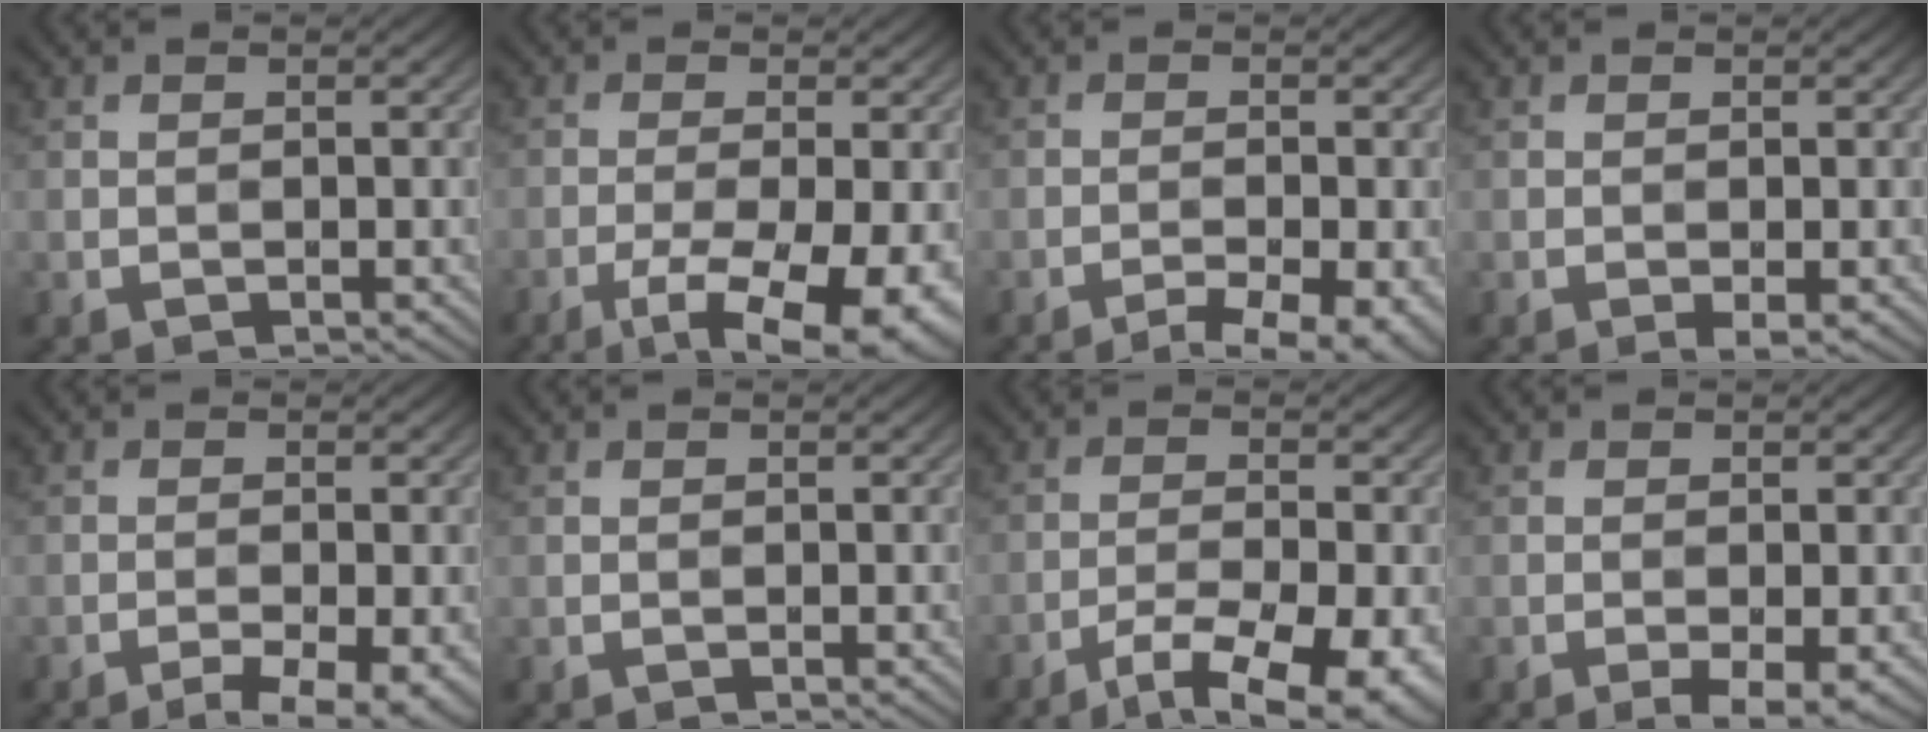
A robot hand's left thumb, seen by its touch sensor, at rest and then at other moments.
{"total": 10.0, "force": [-5.1, 2.9, 8.2], "torque": [-0.147, -0.018, -0.071]}
{"total": 5.7, "force": [-4.0, 1.1, 3.9], "torque": [-0.063, -0.009, -0.056]}
{"total": 0.9, "force": [-0.4, 0.2, 0.8], "torque": [-0.018, -0.005, -0.007]}
{"total": 4.7, "force": [-2.9, 0.9, 3.6], "torque": [-0.058, -0.003, -0.042]}
{"total": 0.0}
{"total": 10.6, "force": [-7.2, 3.0, 7.2], "torque": [-0.133, -0.022, -0.099]}
{"total": 2.7, "force": [-1.3, 0.6, 2.3], "torque": [-0.042, -0.004, -0.018]}